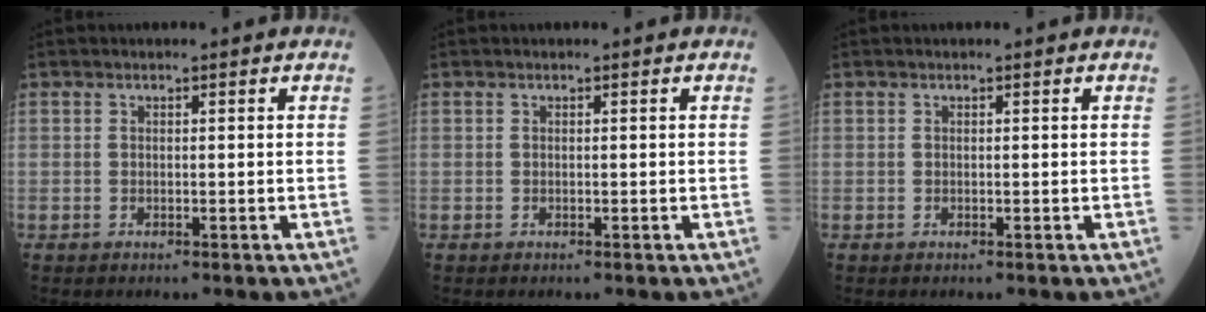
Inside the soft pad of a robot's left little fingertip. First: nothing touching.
{"total": 0.0}
{"total": 0.0}